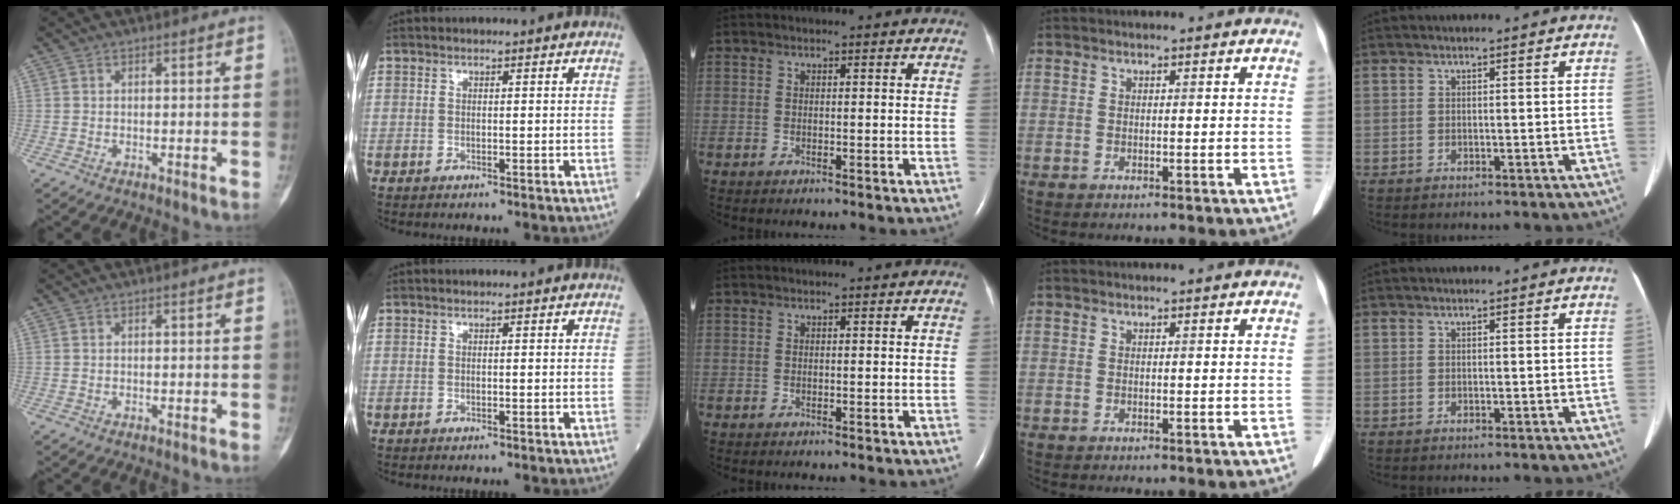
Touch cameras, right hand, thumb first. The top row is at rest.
{}